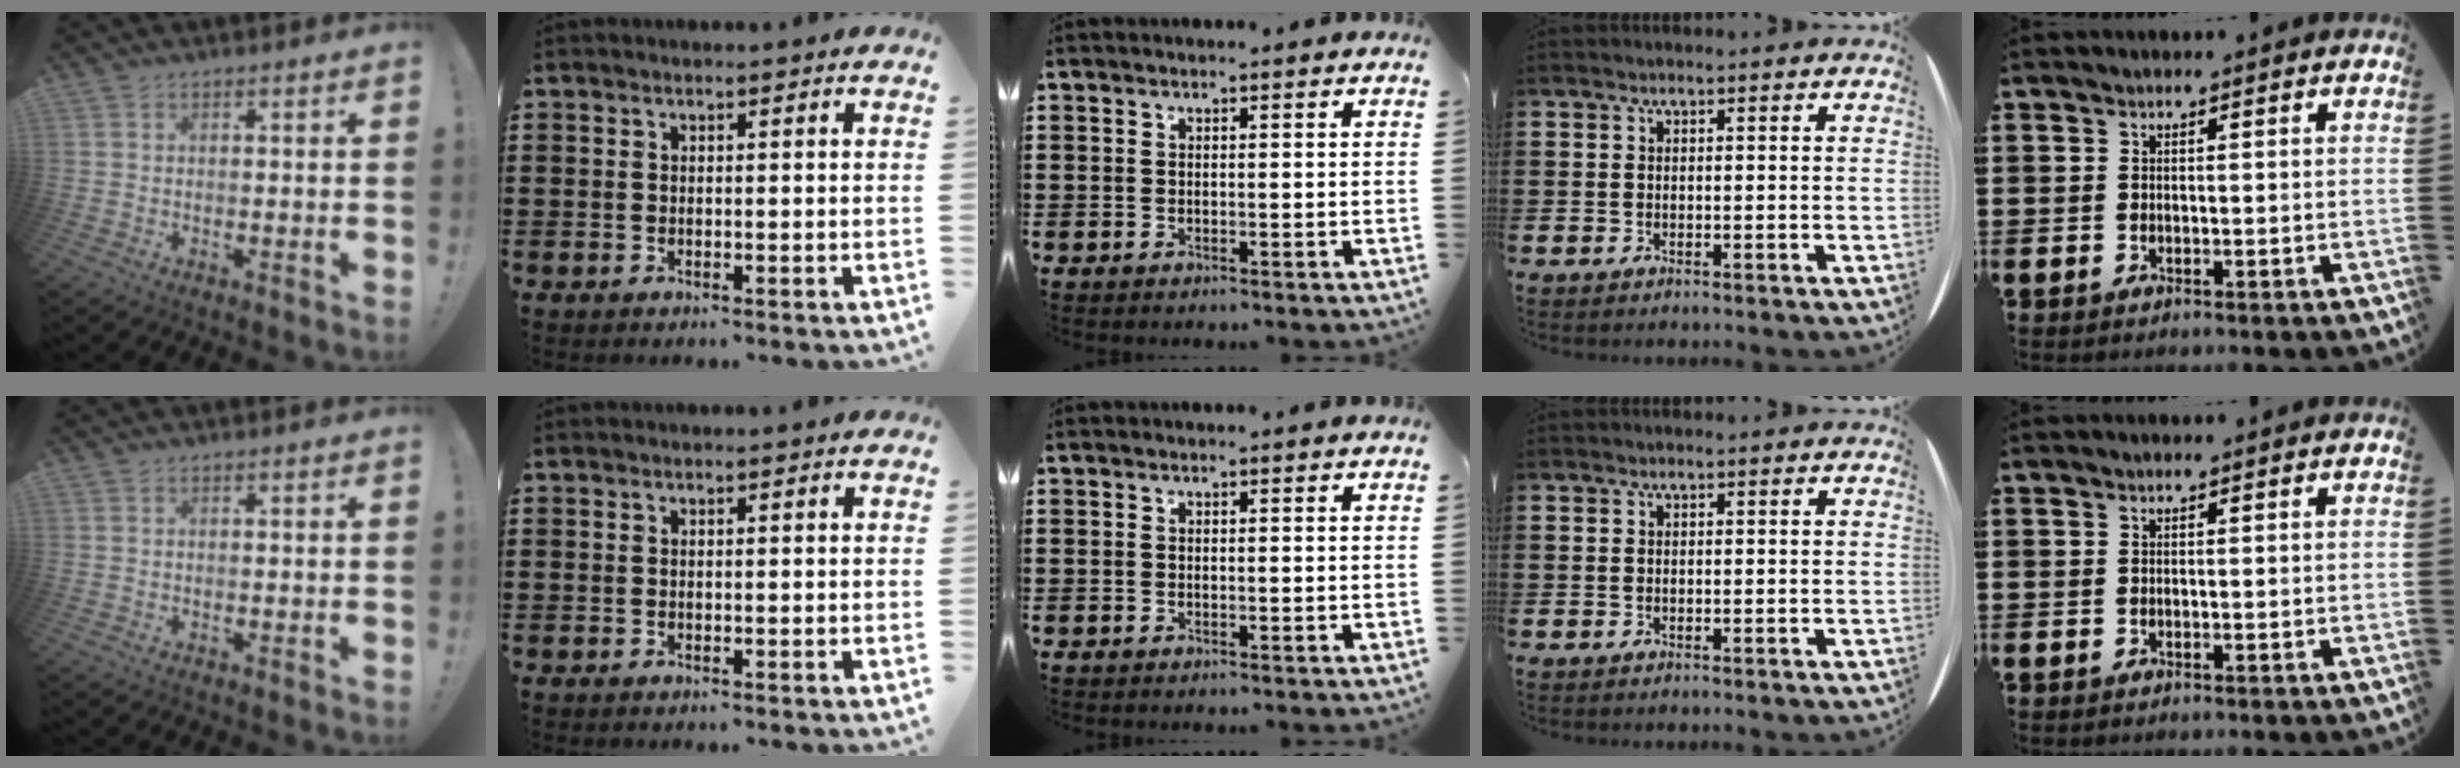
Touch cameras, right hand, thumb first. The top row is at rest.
{}